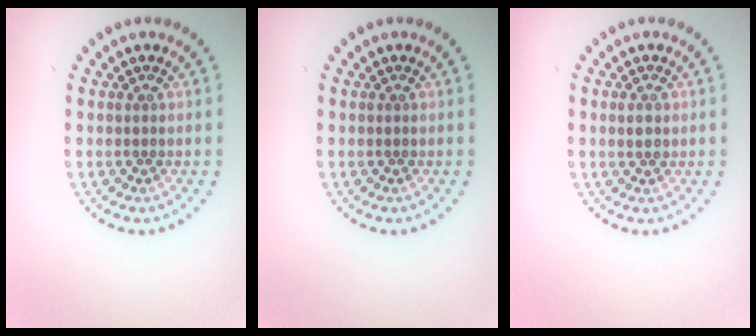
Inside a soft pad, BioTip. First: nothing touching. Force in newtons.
{"total": 0.0}
{"total": 1.2, "press": 1.2, "slide": 0.4}